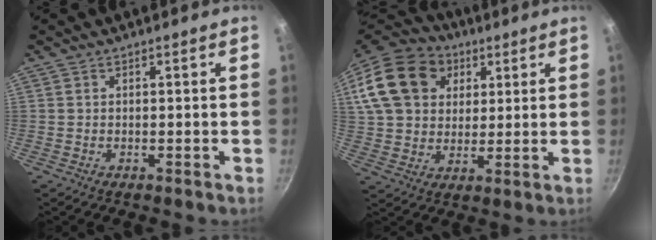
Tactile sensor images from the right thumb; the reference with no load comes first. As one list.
[{"total": 21.0, "force": [7.0, 16.0, 11.7], "torque": [-0.214, 0.016, 0.119]}]